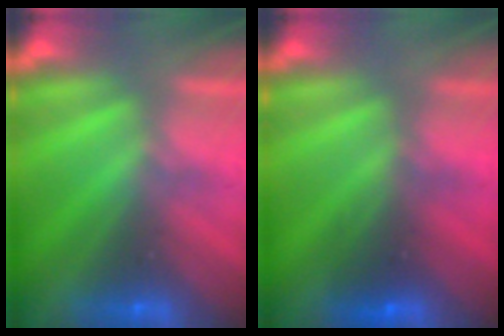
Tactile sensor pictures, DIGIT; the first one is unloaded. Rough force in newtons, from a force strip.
{"total": 2.7}